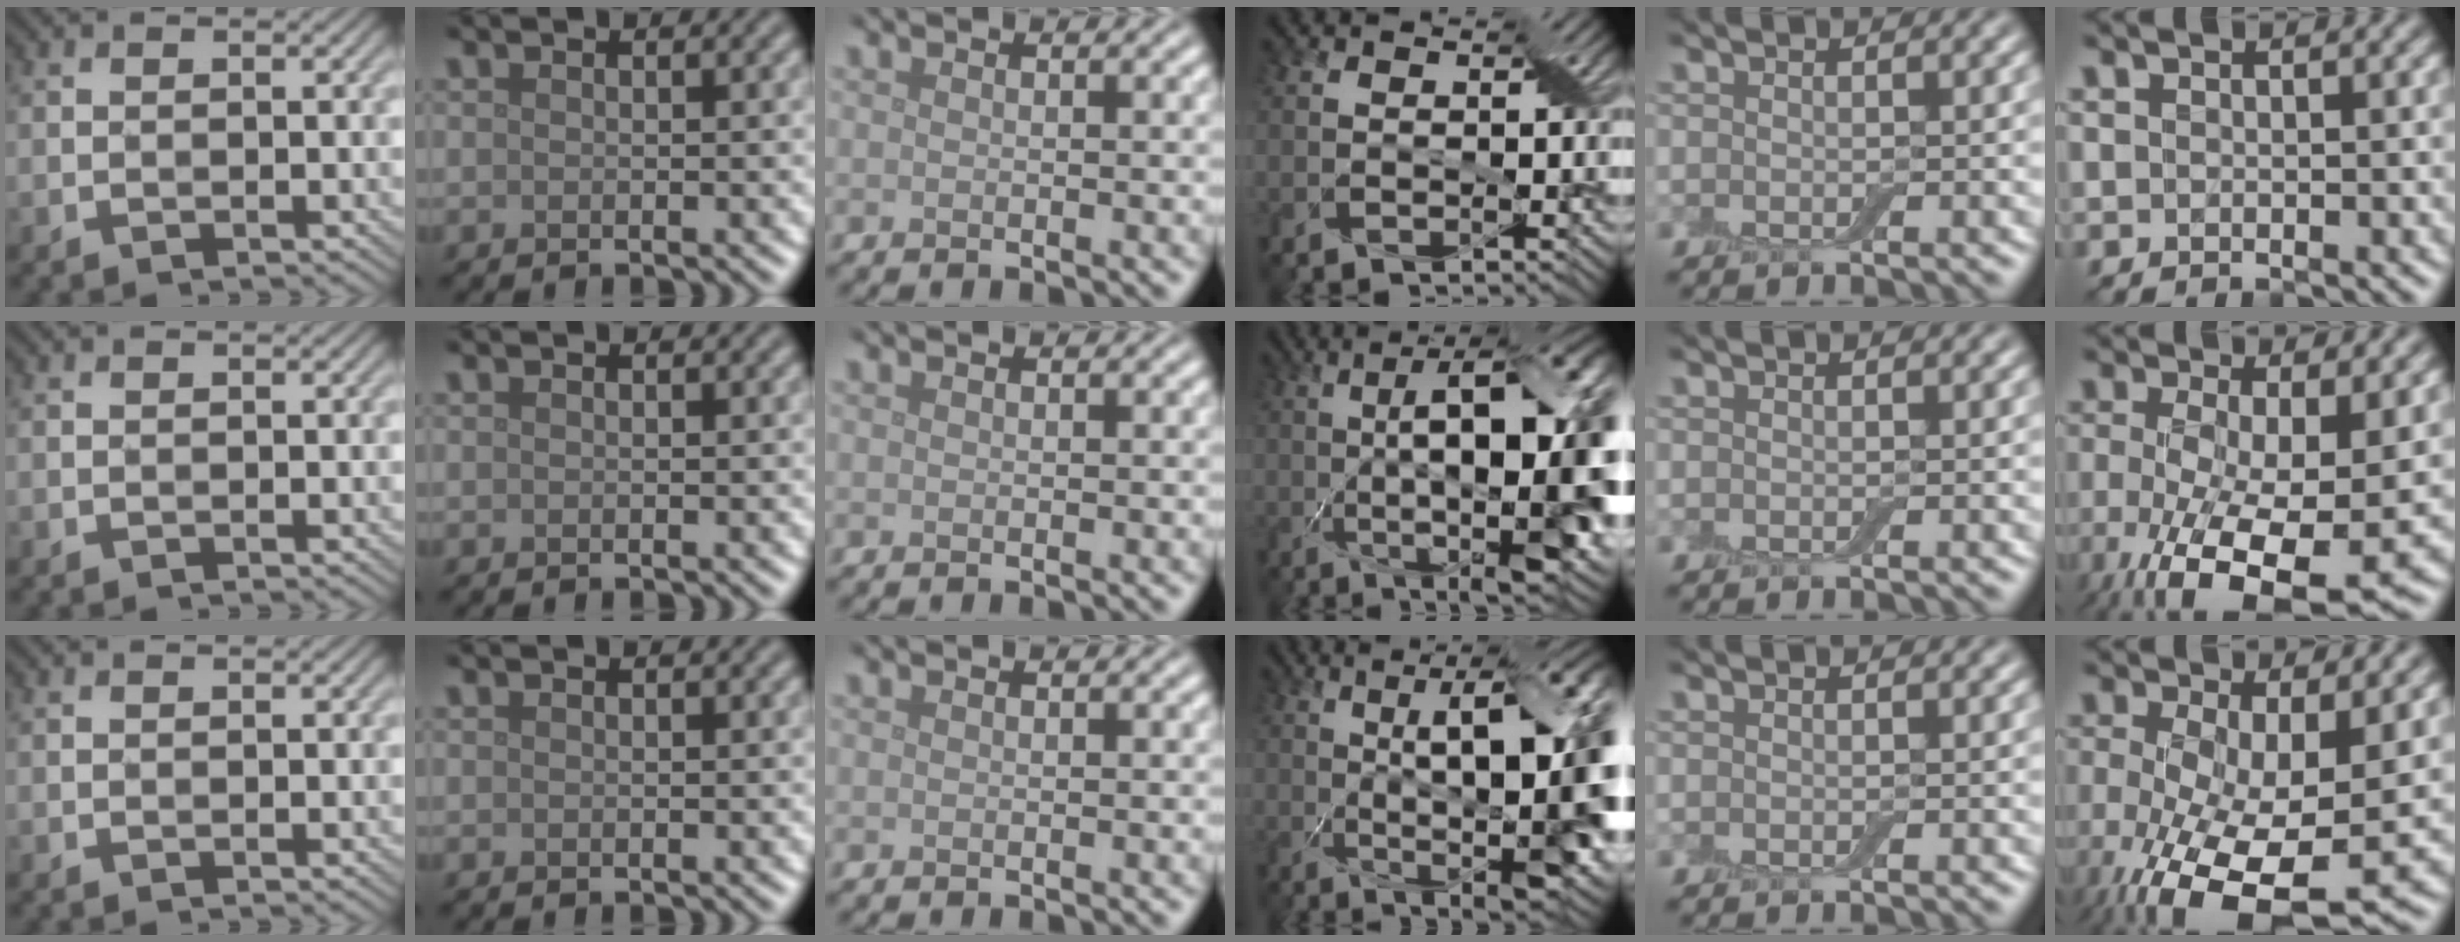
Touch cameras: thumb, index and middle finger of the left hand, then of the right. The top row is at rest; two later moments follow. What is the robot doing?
{"motion": "wrap", "object": "adhesive wrap"}